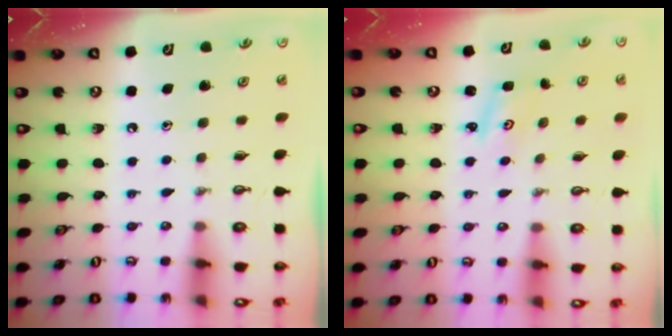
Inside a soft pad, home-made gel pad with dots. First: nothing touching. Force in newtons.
{"total": 2.1, "press": 2.1, "slide": 0.3}